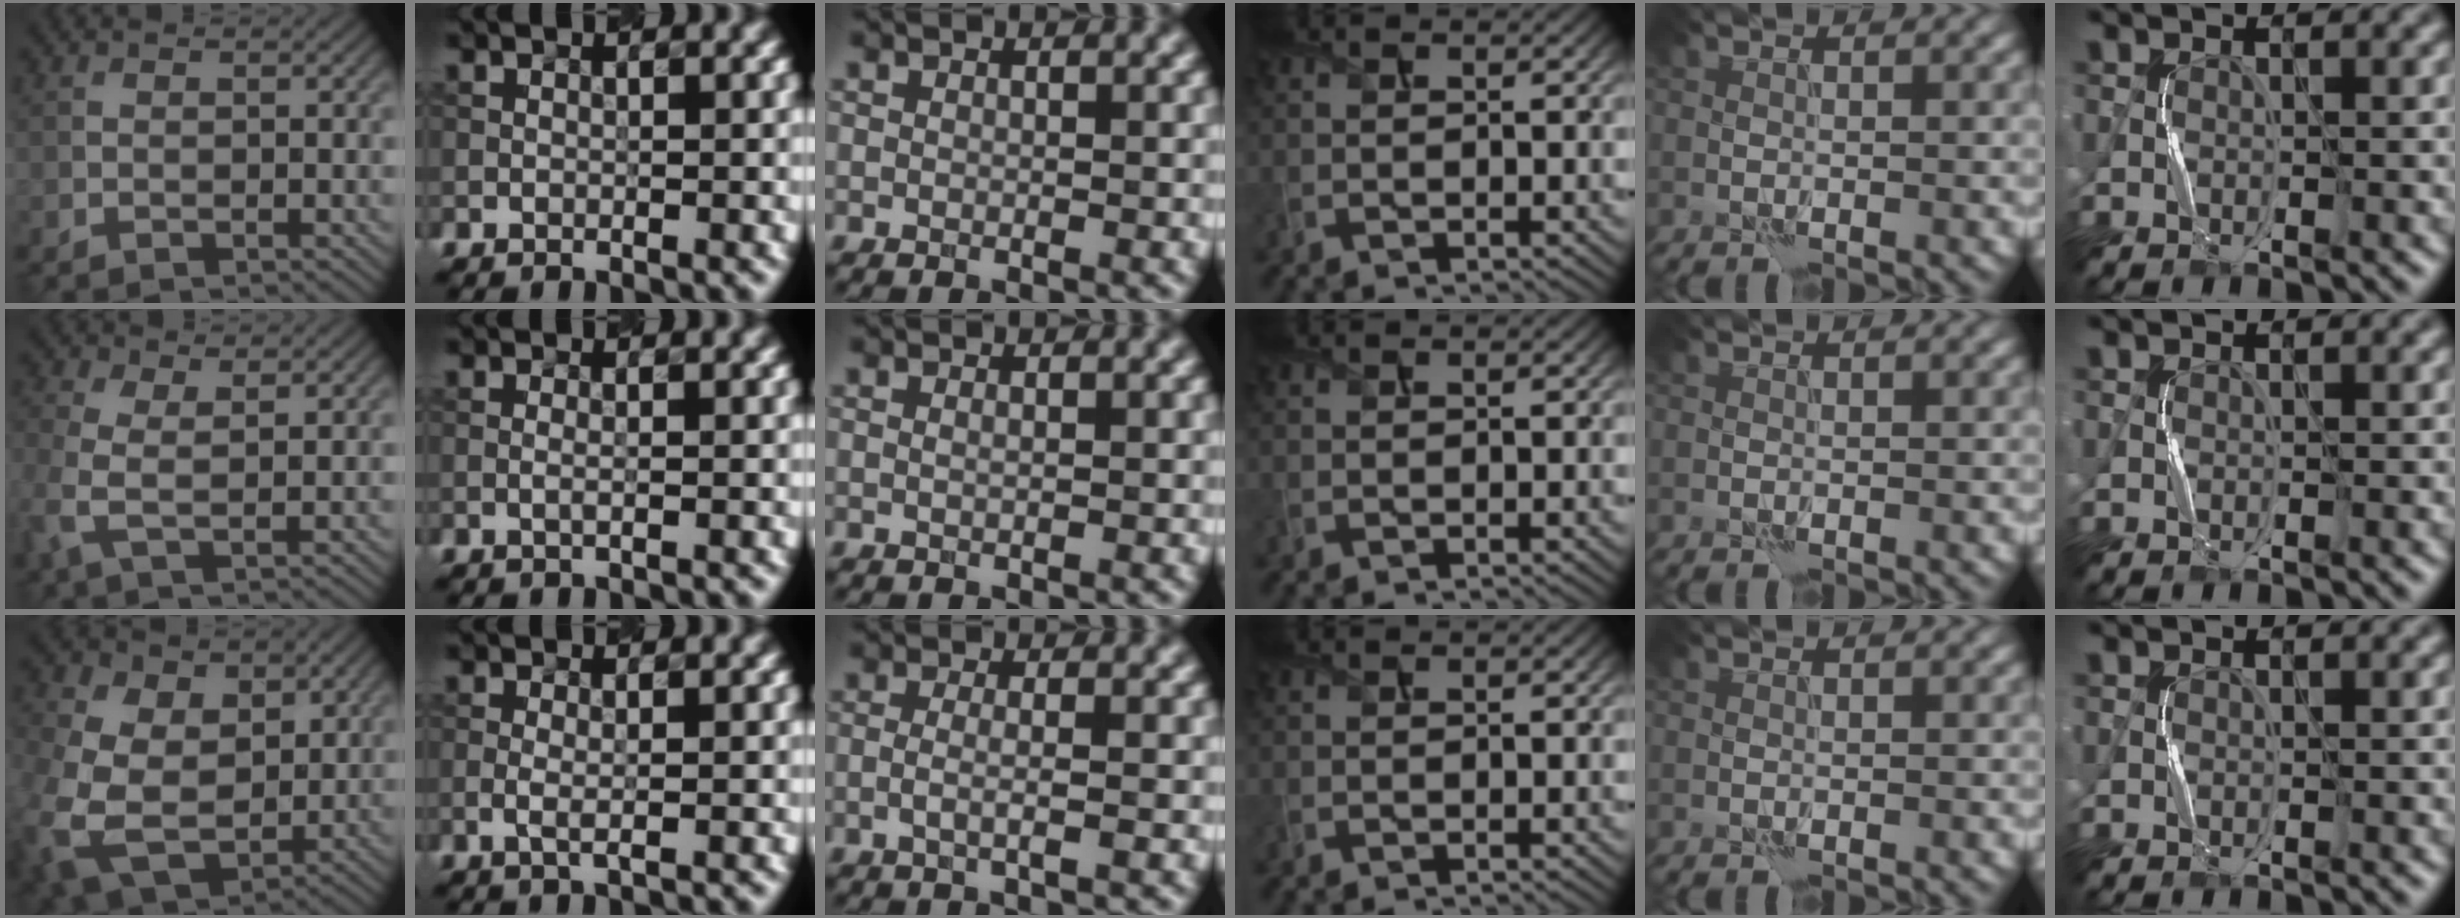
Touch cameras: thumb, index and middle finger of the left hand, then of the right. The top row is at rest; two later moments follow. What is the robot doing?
{"motion": "squeeze", "object": "sponge"}